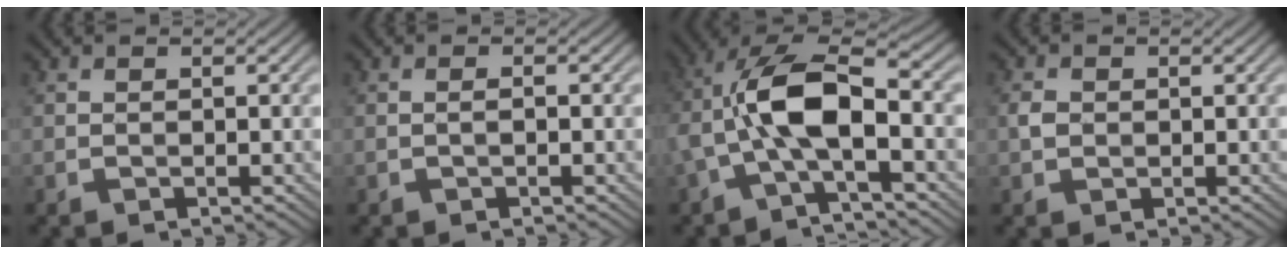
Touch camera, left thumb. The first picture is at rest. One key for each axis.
{"total": 0.5, "fx": -0.3, "fy": 0.1, "fz": 0.4, "tx": -0.005, "ty": 0.003, "tz": -0.006}
{"total": 10.4, "fx": -1.0, "fy": 4.4, "fz": 9.4, "tx": -0.204, "ty": 0.016, "tz": -0.026}
{"total": 1.3, "fx": 0.0, "fy": 1.2, "fz": 0.5, "tx": -0.013, "ty": 0.000, "tz": -0.002}